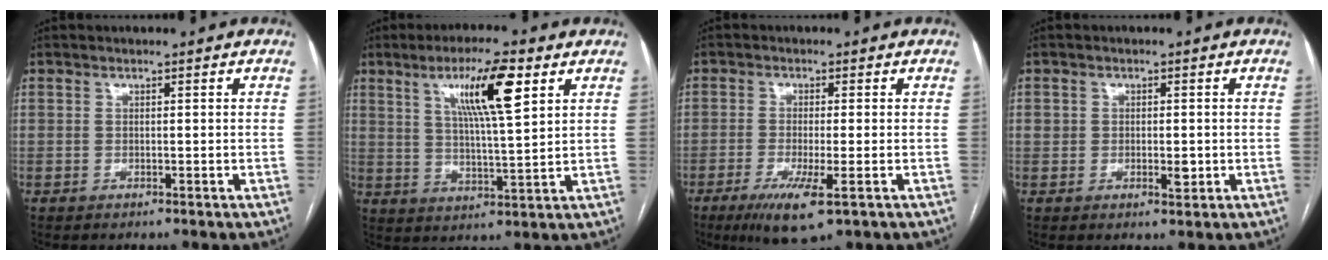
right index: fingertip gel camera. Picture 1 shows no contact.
{"total": 10.8, "force": [5.0, 0.8, 9.6], "torque": [-0.168, 0.005, 0.084]}
{"total": 7.3, "force": [-3.5, 0.8, 6.3], "torque": [-0.118, -0.021, -0.056]}
{"total": 2.8, "force": [-0.2, 1.8, 2.2], "torque": [-0.030, 0.003, 0.003]}